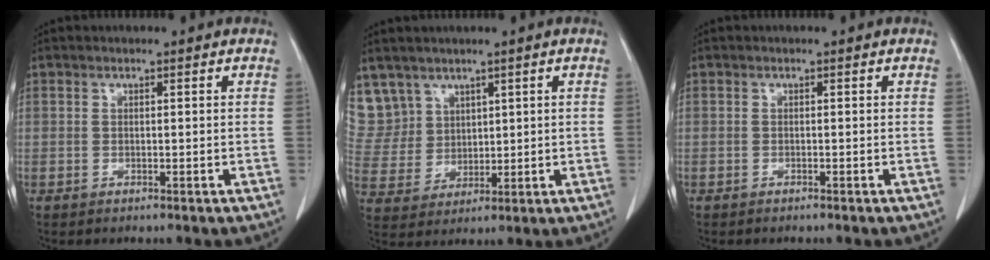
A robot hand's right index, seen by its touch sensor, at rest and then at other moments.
{"total": 9.4, "force": [6.0, 7.2, 0.6], "torque": [-0.029, 0.025, 0.146]}
{"total": 0.0}